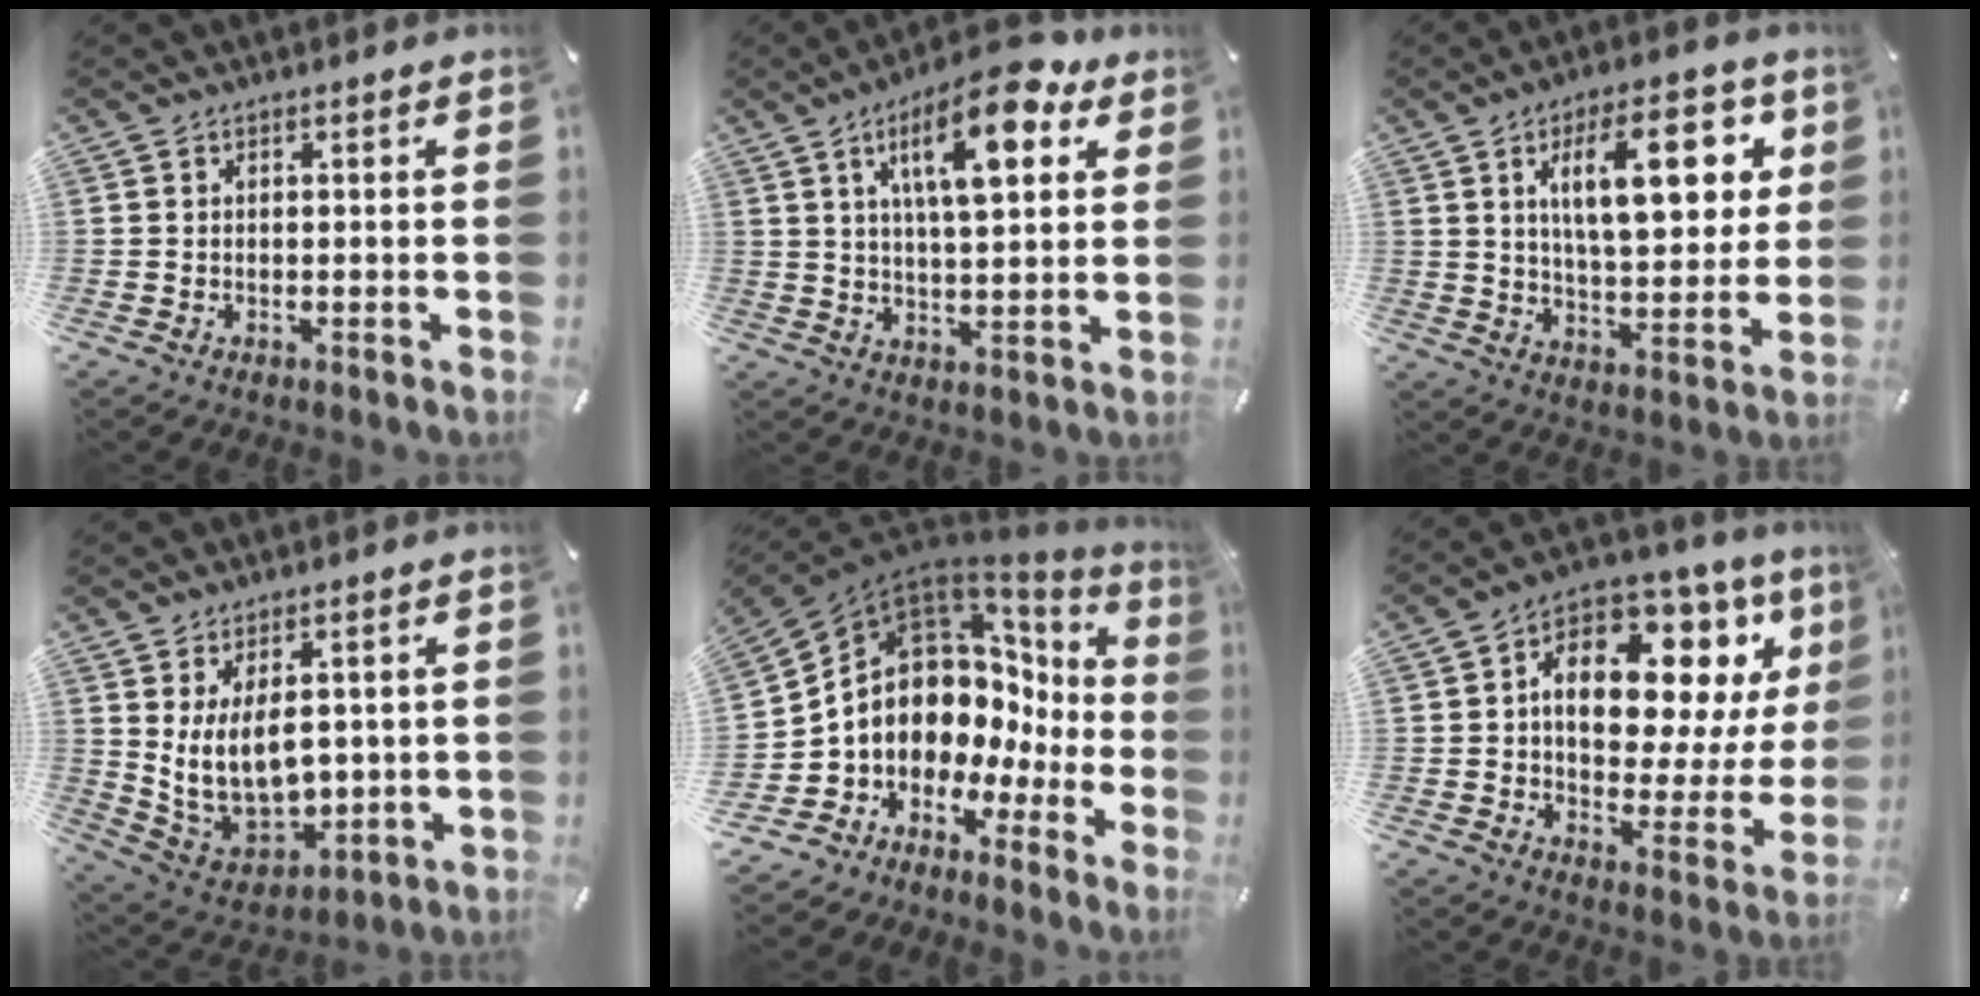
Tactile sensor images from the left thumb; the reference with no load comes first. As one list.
[{"total": 15.6, "force": [8.0, 5.6, 12.1], "torque": [-0.190, -0.024, 0.128]}, {"total": 17.8, "force": [6.9, 7.6, 14.6], "torque": [-0.223, -0.006, 0.106]}, {"total": 12.5, "force": [3.2, 7.9, 9.1], "torque": [-0.180, -0.035, 0.060]}, {"total": 9.1, "force": [3.3, 7.7, 3.5], "torque": [-0.080, -0.071, 0.065]}, {"total": 17.8, "force": [6.3, 11.1, 12.4], "torque": [-0.180, -0.039, 0.106]}]